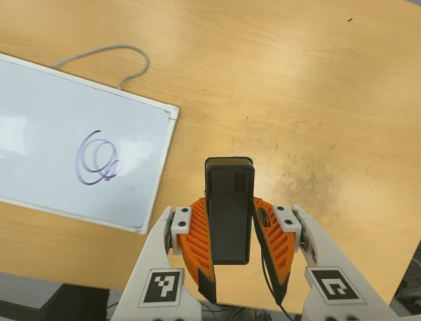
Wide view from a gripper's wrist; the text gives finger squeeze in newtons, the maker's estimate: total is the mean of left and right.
{"total": 4.2, "left": 2.5, "right": 5.8}